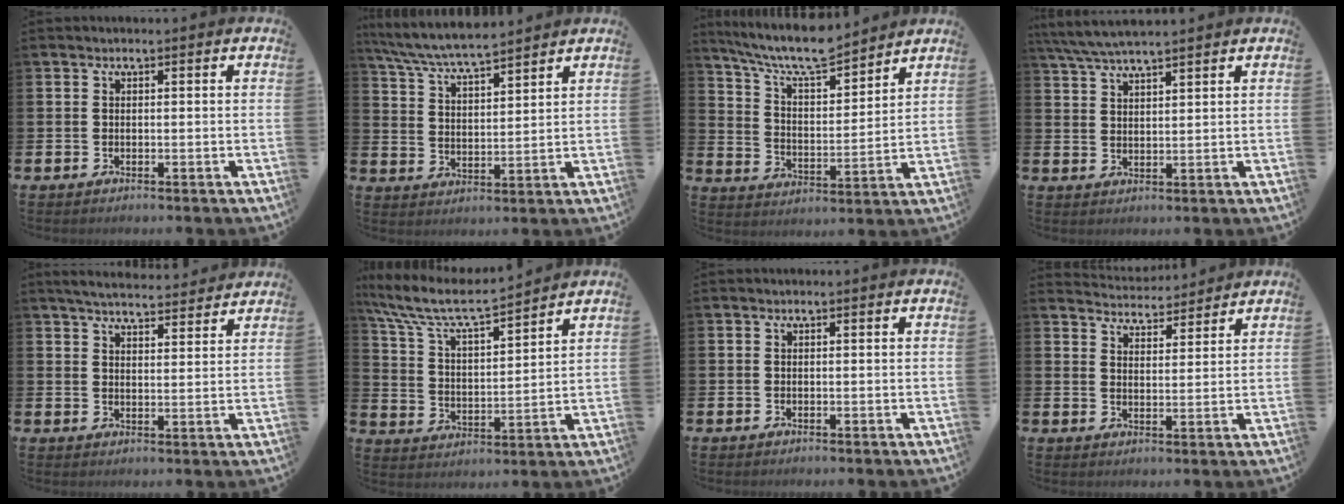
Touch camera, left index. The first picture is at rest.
{"total": 6.7, "force": [6.5, 0.6, 1.8], "torque": [-0.060, -0.032, 0.116]}
{"total": 8.5, "force": [7.8, 1.4, 2.9], "torque": [-0.089, -0.046, 0.139]}
{"total": 5.1, "force": [4.8, 0.4, 1.8], "torque": [-0.053, -0.013, 0.088]}
{"total": 4.8, "force": [4.7, 0.4, 0.9], "torque": [-0.032, -0.027, 0.083]}
{"total": 7.8, "force": [7.2, 0.7, 3.0], "torque": [-0.096, -0.050, 0.122]}
{"total": 0.0}
{"total": 4.3, "force": [4.3, 0.5, -0.3], "torque": [-0.004, -0.030, 0.076]}